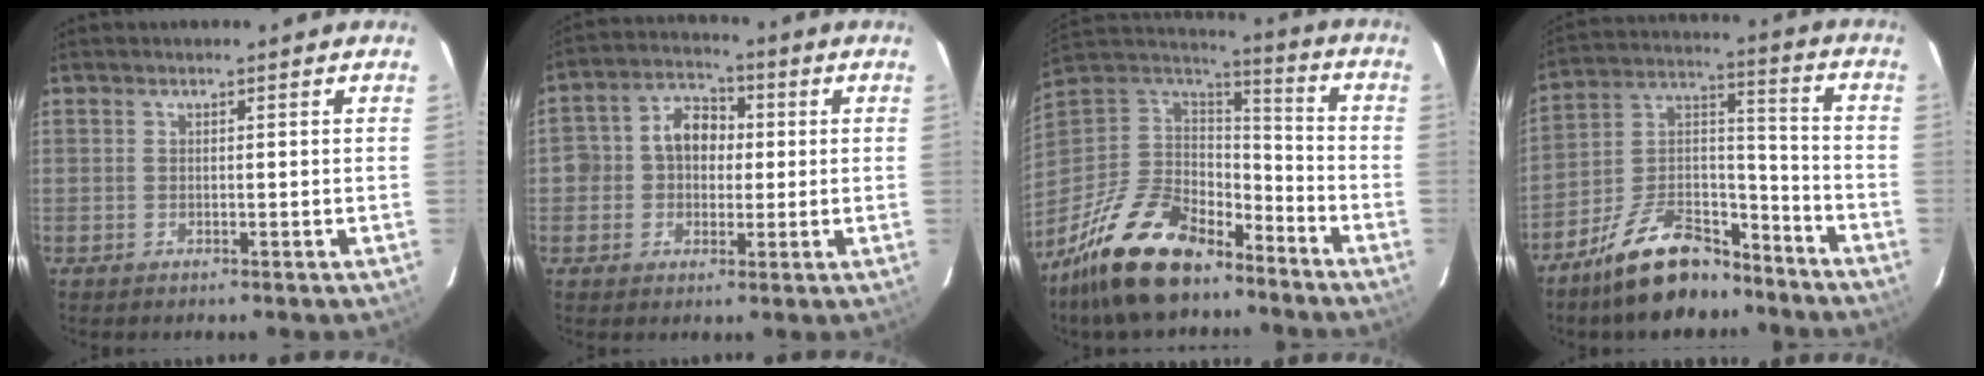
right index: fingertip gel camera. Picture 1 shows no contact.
{"total": 8.0, "force": [-0.1, 6.9, 4.1], "torque": [-0.075, 0.031, -0.003]}
{"total": 22.2, "force": [-15.4, 10.6, 11.8], "torque": [-0.256, -0.001, -0.258]}
{"total": 17.6, "force": [-12.8, 7.8, 9.1], "torque": [-0.175, 0.042, -0.207]}